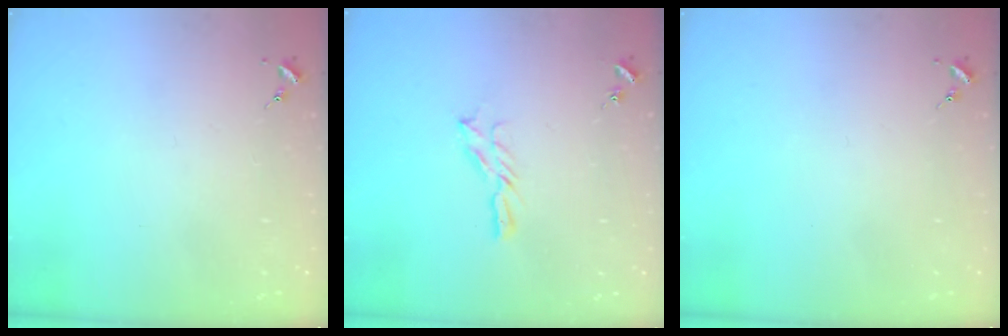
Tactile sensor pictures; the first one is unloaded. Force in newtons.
{"total": 6.2, "press": 6.2, "slide": 0.1}
{"total": 0.0}